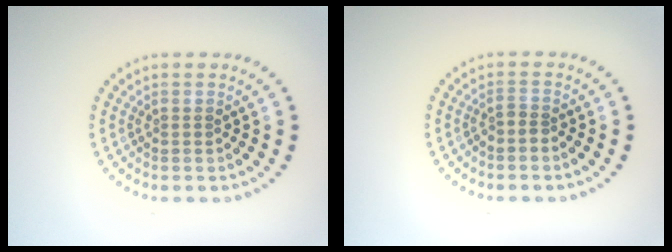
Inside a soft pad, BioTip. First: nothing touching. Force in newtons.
{"total": 0.9, "press": 0.6, "slide": 0.7}